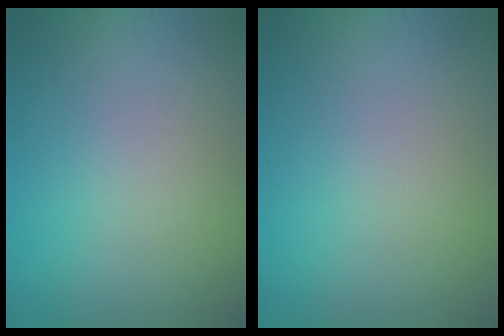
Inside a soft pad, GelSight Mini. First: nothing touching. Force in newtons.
{"total": 0.0}